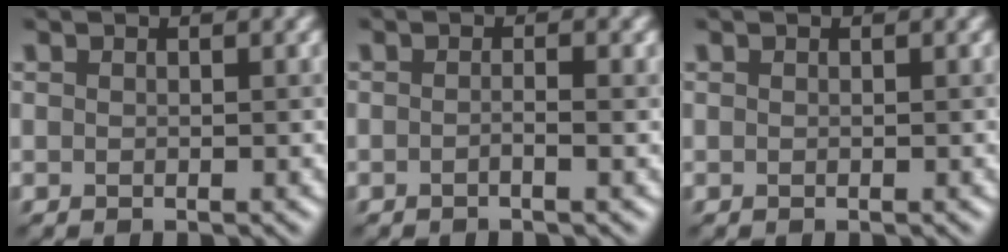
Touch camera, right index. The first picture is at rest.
{"total": 0.9, "force": [-0.4, 0.0, 0.8], "torque": [-0.014, 0.009, -0.004]}
{"total": 0.0}